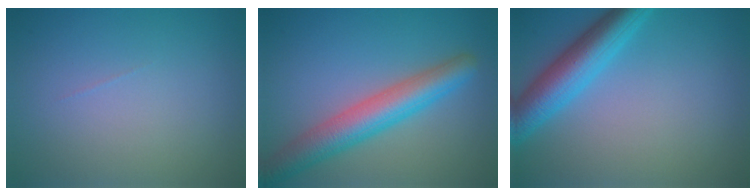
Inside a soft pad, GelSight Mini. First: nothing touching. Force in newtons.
{"total": 5.8, "press": 5.8, "slide": 0.2}
{"total": 5.6, "press": 5.6, "slide": 0.2}